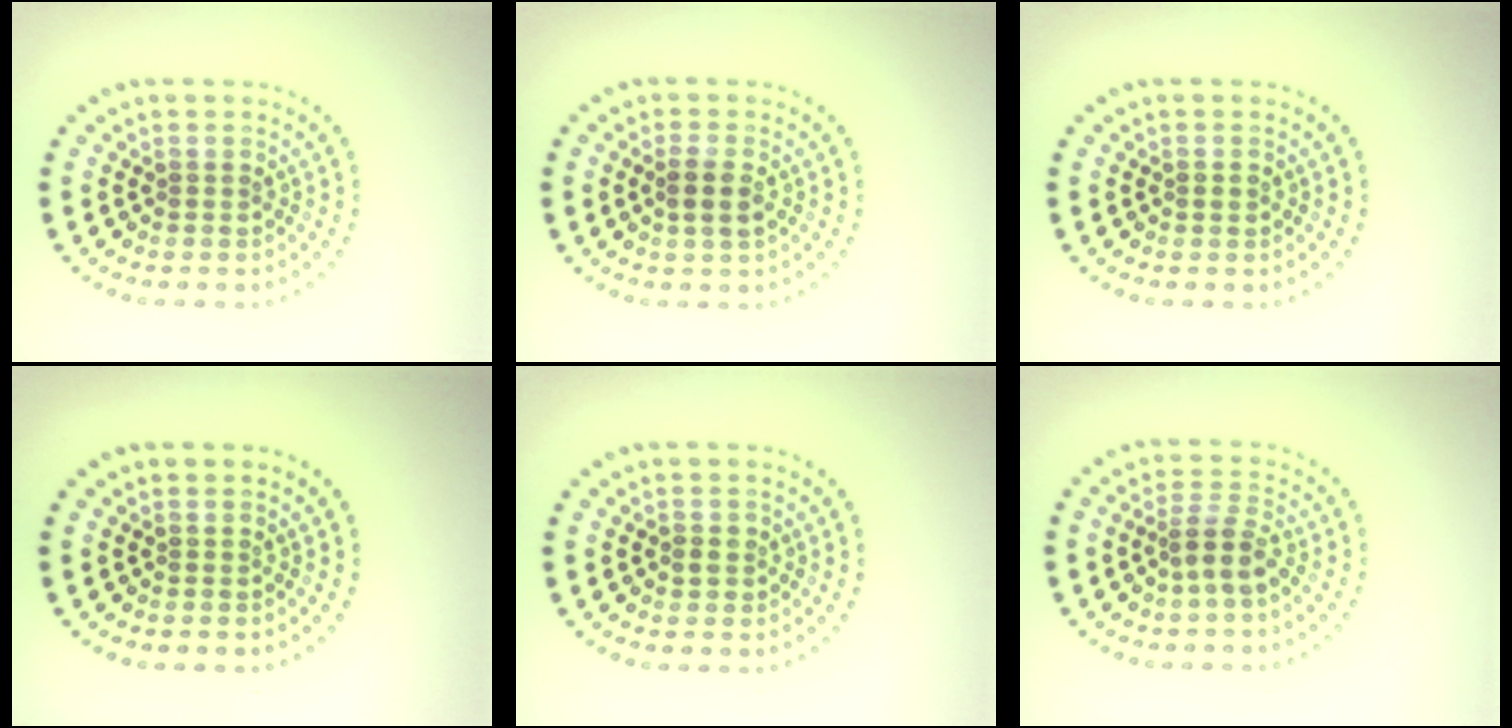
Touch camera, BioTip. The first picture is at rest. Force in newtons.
{"total": 2.2, "press": 2.1, "slide": 0.7}
{"total": 0.8, "press": 0.8, "slide": 0.1}
{"total": 0.0}
{"total": 1.2, "press": 1.1, "slide": 0.5}
{"total": 2.8, "press": 2.2, "slide": 1.7}